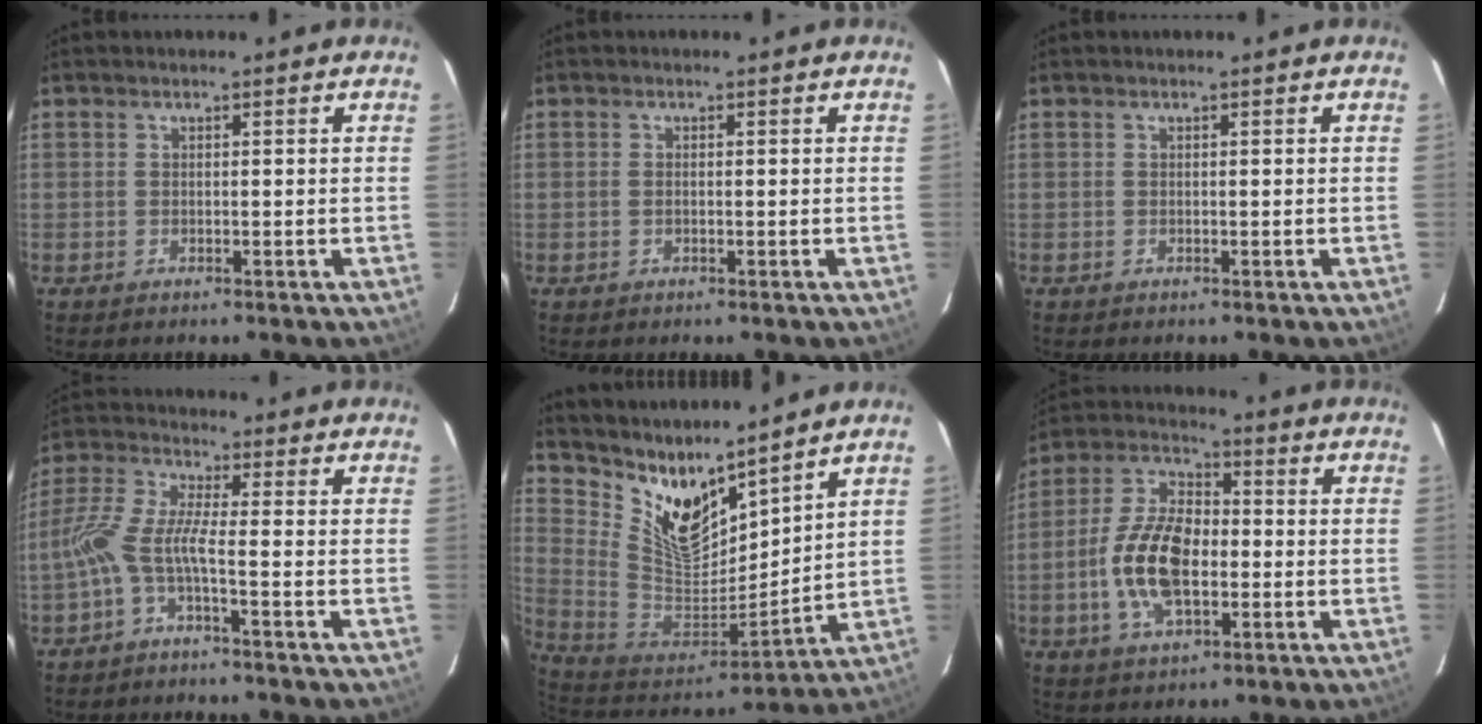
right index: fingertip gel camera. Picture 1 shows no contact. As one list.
[{"total": 0.6, "force": [-0.1, 0.3, 0.5], "torque": [-0.011, 0.001, -0.003]}, {"total": 0.0}, {"total": 6.4, "force": [-2.8, 0.3, 5.8], "torque": [-0.142, 0.010, -0.057]}, {"total": 13.6, "force": [11.0, 4.3, 6.7], "torque": [-0.132, -0.028, 0.222]}, {"total": 14.1, "force": [-2.5, 7.4, 11.8], "torque": [-0.244, 0.010, -0.048]}]